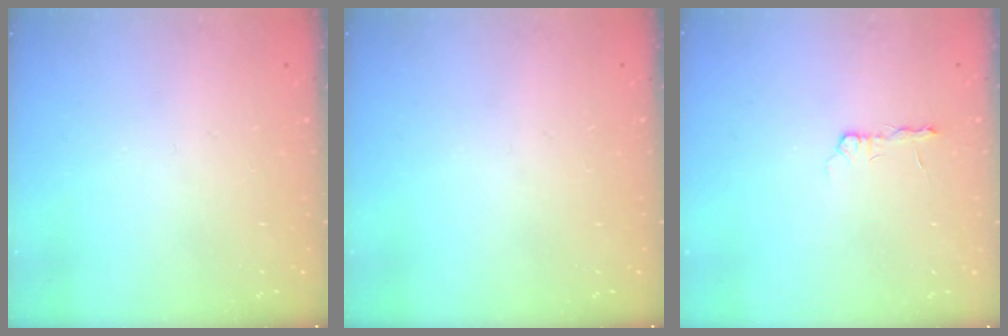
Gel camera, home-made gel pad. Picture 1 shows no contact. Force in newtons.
{"total": 0.0}
{"total": 2.7, "press": 2.7, "slide": 0.4}